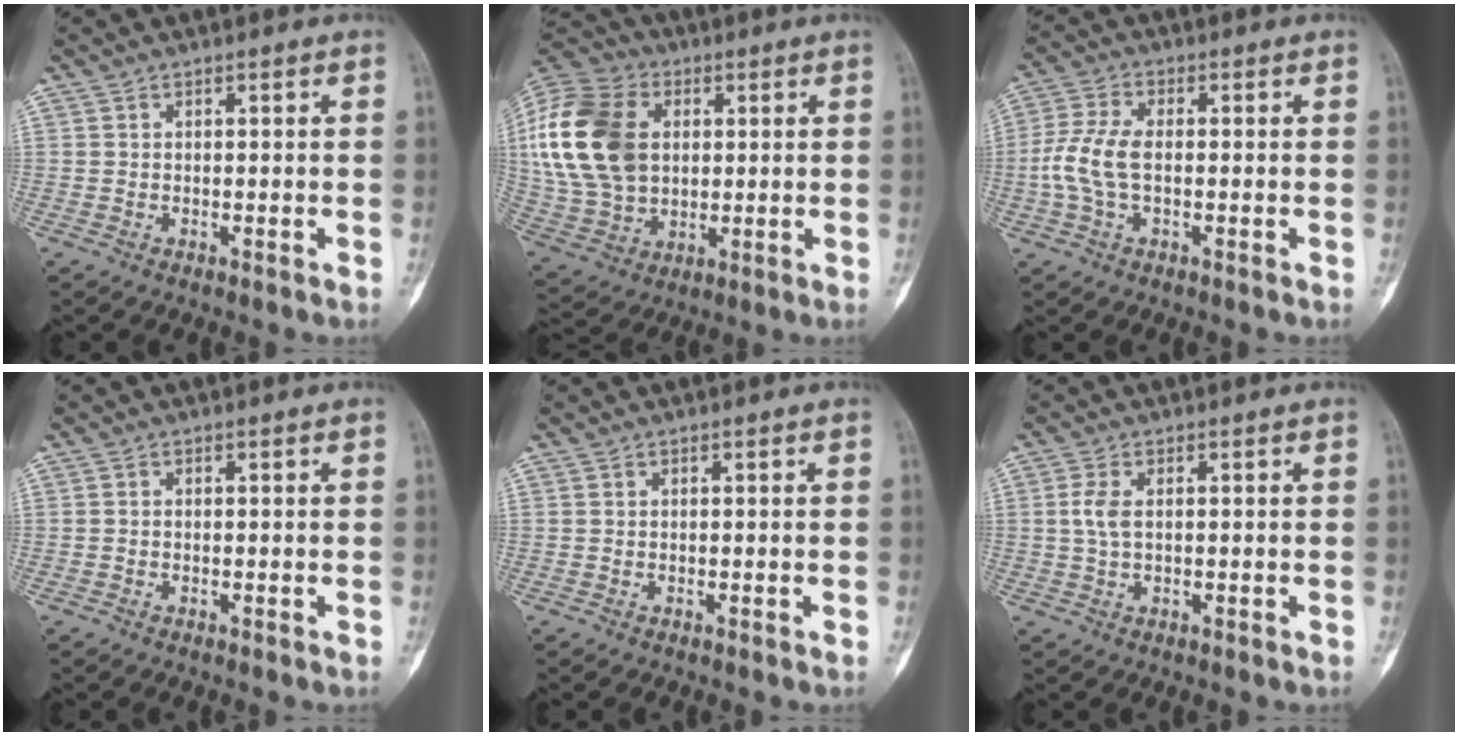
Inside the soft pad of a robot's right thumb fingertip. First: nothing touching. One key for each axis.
{"total": 23.0, "fx": 3.6, "fy": 16.4, "fz": 15.7, "tx": -0.324, "ty": 0.005, "tz": 0.072}
{"total": 7.8, "fx": -0.7, "fy": 4.1, "fz": 6.6, "tx": -0.162, "ty": 0.017, "tz": -0.018}
{"total": 0.0}
{"total": 0.0}
{"total": 3.3, "fx": 0.3, "fy": 1.7, "fz": 2.8, "tx": -0.064, "ty": 0.002, "tz": 0.003}